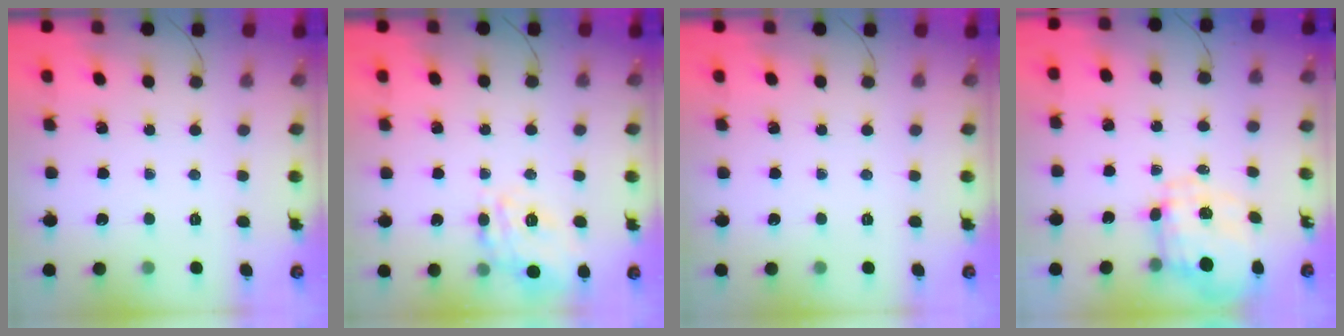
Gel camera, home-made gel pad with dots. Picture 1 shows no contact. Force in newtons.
{"total": 17.4, "press": 17.3, "slide": 1.9}
{"total": 0.0}
{"total": 3.4, "press": 3.1, "slide": 1.4}